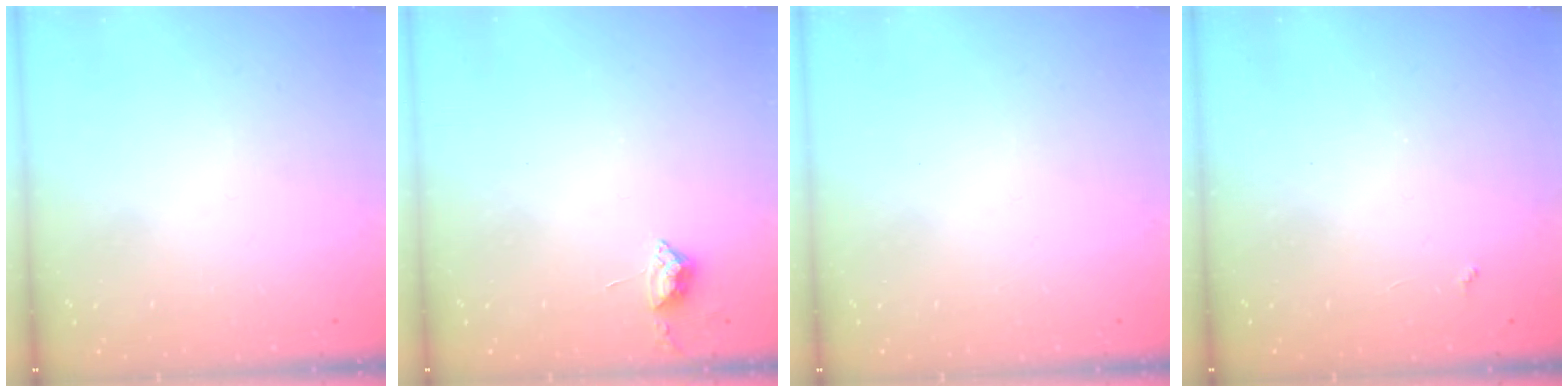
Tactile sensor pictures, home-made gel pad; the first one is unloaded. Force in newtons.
{"total": 3.9, "press": 3.9, "slide": 0.5}
{"total": 0.0}
{"total": 2.4, "press": 2.3, "slide": 0.4}